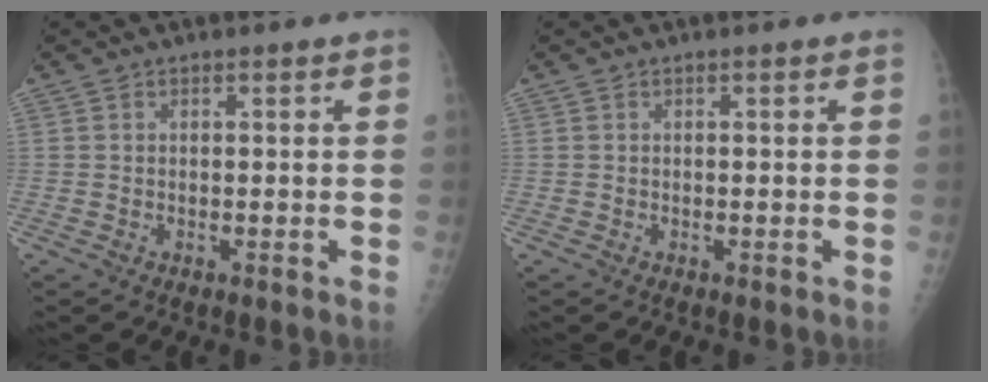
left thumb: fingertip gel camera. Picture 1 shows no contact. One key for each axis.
{"total": 0.0}